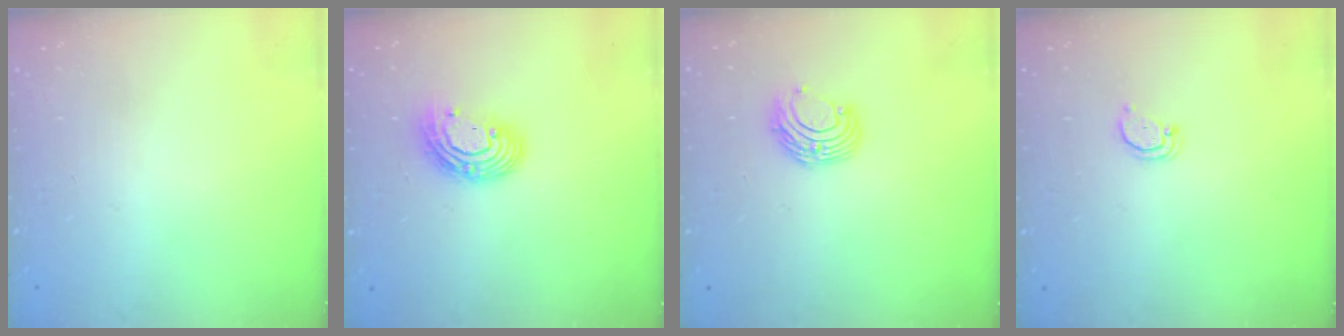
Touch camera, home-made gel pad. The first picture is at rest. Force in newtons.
{"total": 11.3, "press": 11.2, "slide": 0.9}
{"total": 8.8, "press": 8.8, "slide": 0.9}
{"total": 2.0, "press": 2.0, "slide": 0.2}